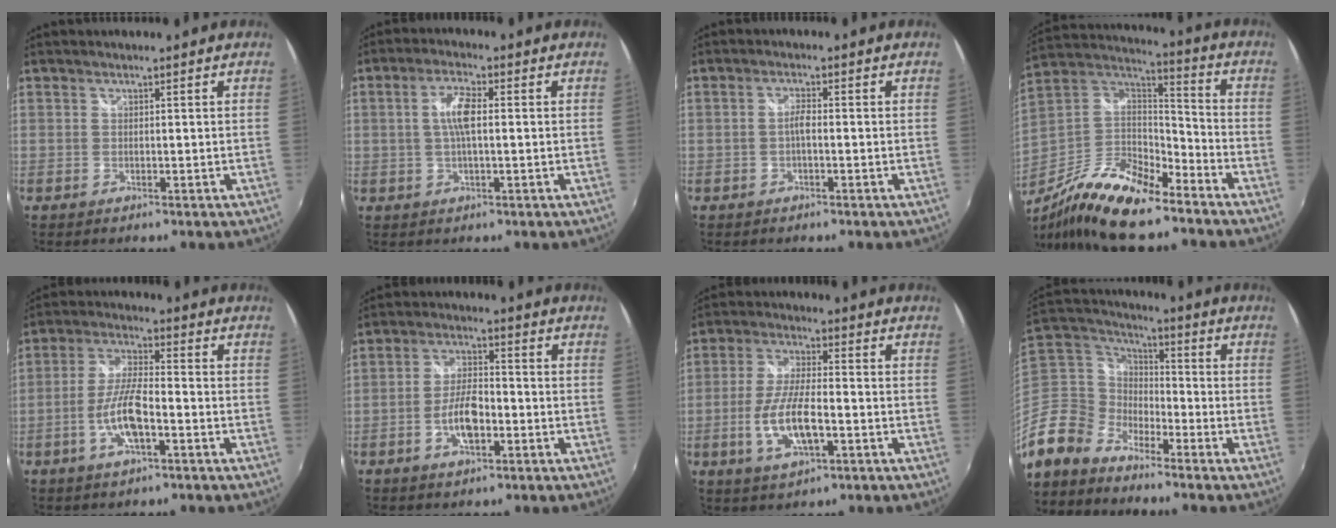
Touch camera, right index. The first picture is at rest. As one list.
[{"total": 5.2, "force": [0.3, 1.3, 5.0], "torque": [-0.095, 0.006, 0.007]}, {"total": 1.8, "force": [-0.6, 0.3, 1.6], "torque": [-0.034, 0.005, -0.012]}, {"total": 20.1, "force": [-14.7, 5.4, 12.6], "torque": [-0.256, -0.026, -0.274]}, {"total": 8.8, "force": [-3.4, 2.2, 7.8], "torque": [-0.161, 0.000, -0.064]}, {"total": 7.2, "force": [-2.7, 2.9, 6.0], "torque": [-0.119, 0.004, -0.047]}, {"total": 10.4, "force": [-3.2, 3.5, 9.3], "torque": [-0.188, -0.007, -0.057]}, {"total": 13.5, "force": [-9.2, 8.7, 4.8], "torque": [-0.131, 0.016, -0.196]}]